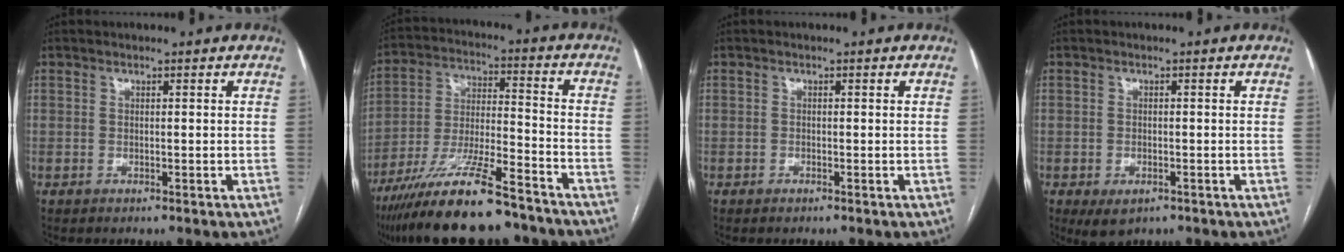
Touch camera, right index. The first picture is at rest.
{"total": 18.4, "force": [-14.3, 2.6, 11.3], "torque": [-0.208, -0.021, -0.249]}
{"total": 0.0}
{"total": 3.4, "force": [-1.7, 2.0, 2.2], "torque": [-0.039, -0.006, -0.014]}